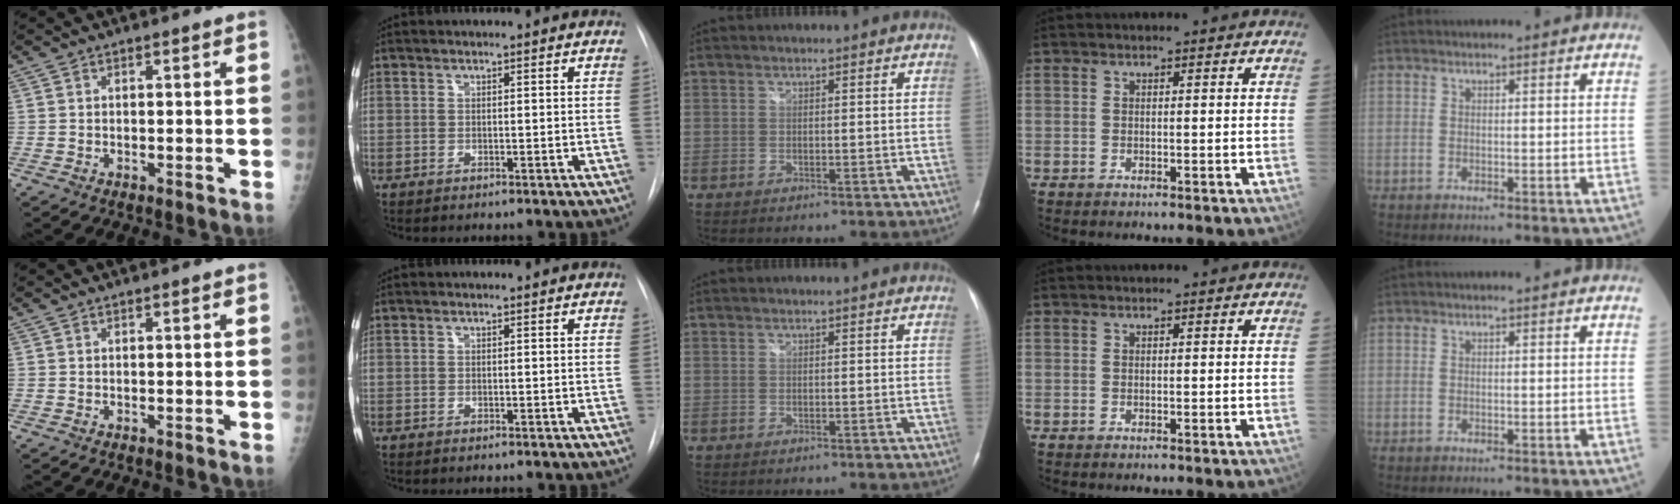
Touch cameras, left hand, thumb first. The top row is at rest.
{}